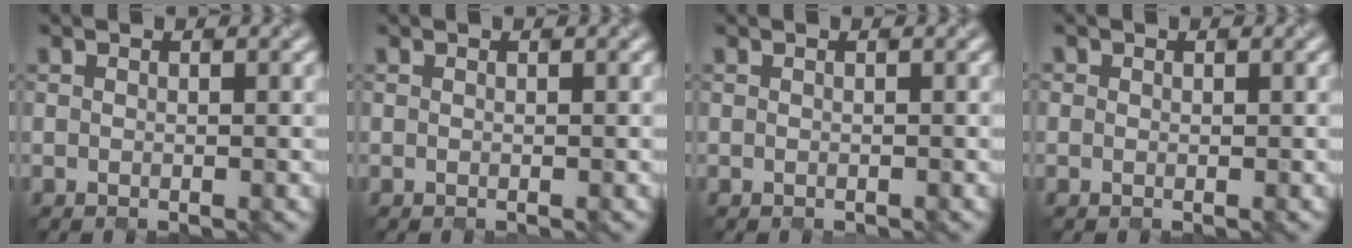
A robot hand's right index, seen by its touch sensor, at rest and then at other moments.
{"total": 0.0}
{"total": 0.0}
{"total": 1.1, "force": [-0.4, -0.6, -0.9], "torque": [-0.003, -0.009, 0.019]}